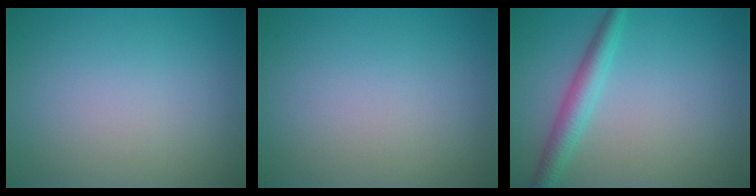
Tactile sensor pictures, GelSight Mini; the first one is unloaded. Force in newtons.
{"total": 0.0}
{"total": 2.8, "press": 2.8, "slide": 0.1}